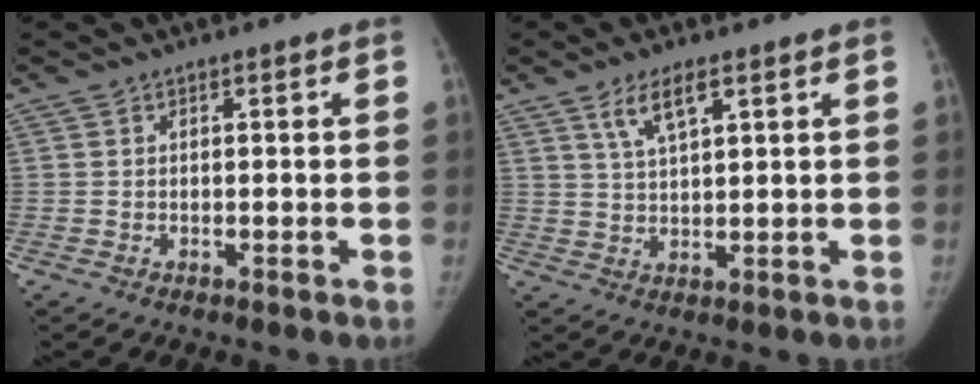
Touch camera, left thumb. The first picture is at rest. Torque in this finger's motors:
{"motor_torque": [0.00, 0.02, 0.28, -0.34, 0.01]}